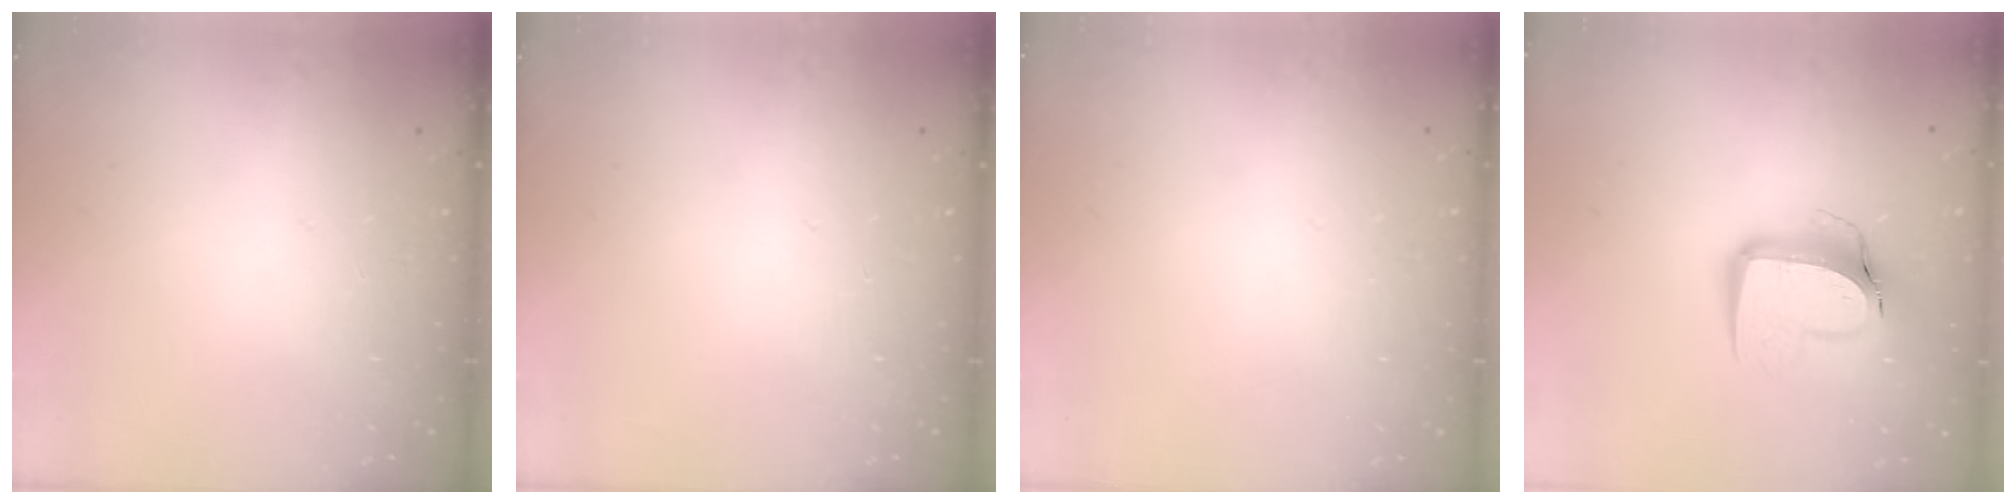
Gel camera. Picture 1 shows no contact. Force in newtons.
{"total": 0.0}
{"total": 0.0}
{"total": 12.0, "press": 12.0, "slide": 1.2}